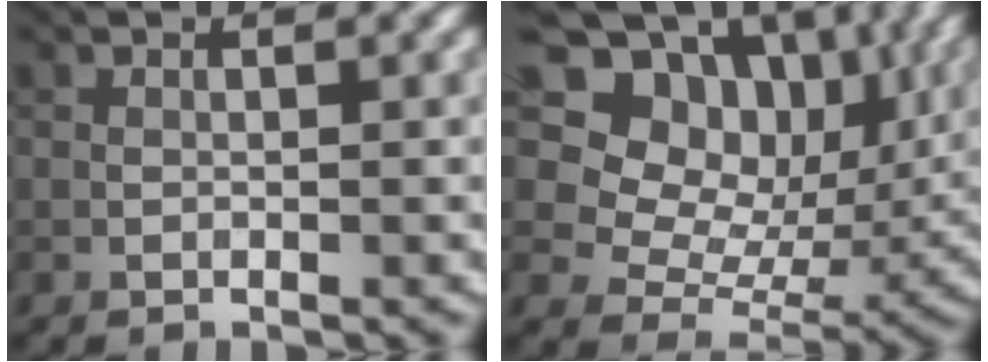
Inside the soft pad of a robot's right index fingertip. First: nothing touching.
{"total": 16.5, "force": [7.4, 11.7, 9.0], "torque": [-0.194, 0.054, 0.142]}